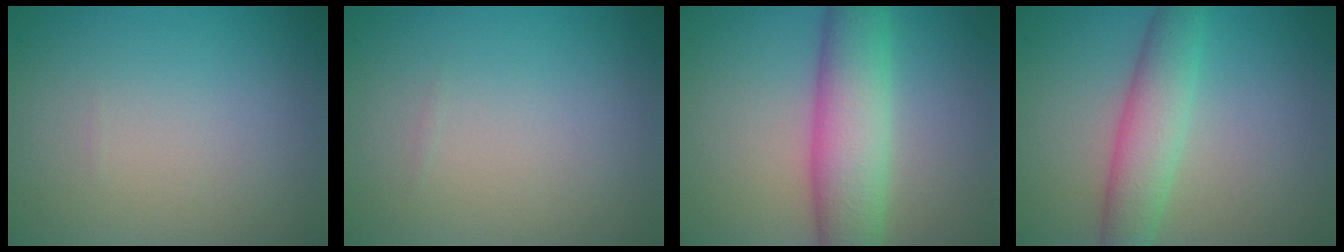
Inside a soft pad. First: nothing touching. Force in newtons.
{"total": 0.0}
{"total": 7.2, "press": 7.2, "slide": 0.2}
{"total": 4.6, "press": 4.6, "slide": 0.0}